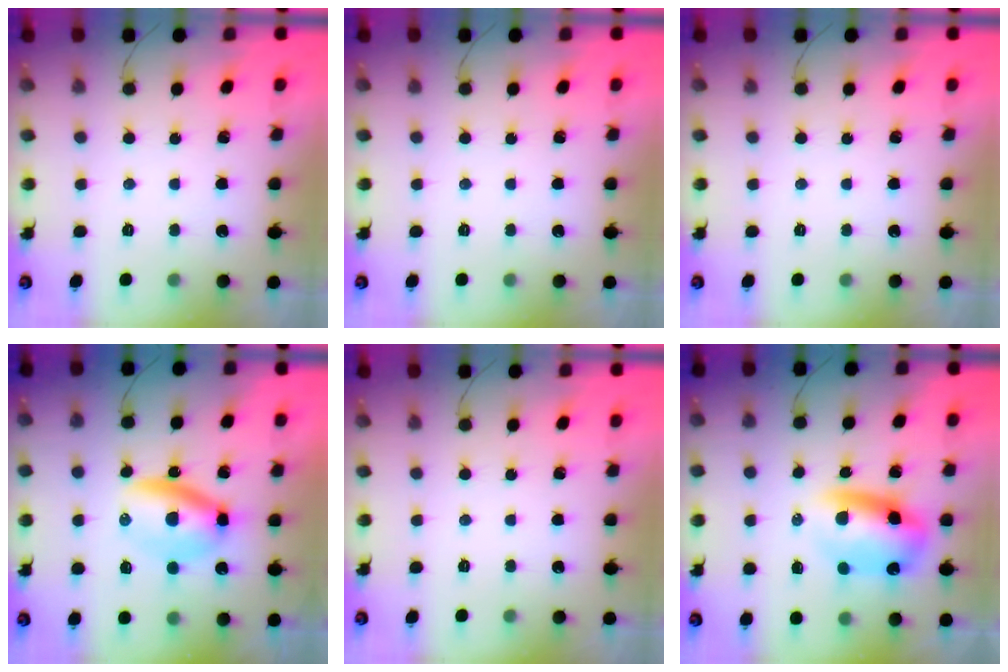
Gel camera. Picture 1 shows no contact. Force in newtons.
{"total": 0.0}
{"total": 0.0}
{"total": 7.0, "press": 6.8, "slide": 1.8}
{"total": 0.0}
{"total": 9.8, "press": 9.5, "slide": 2.6}